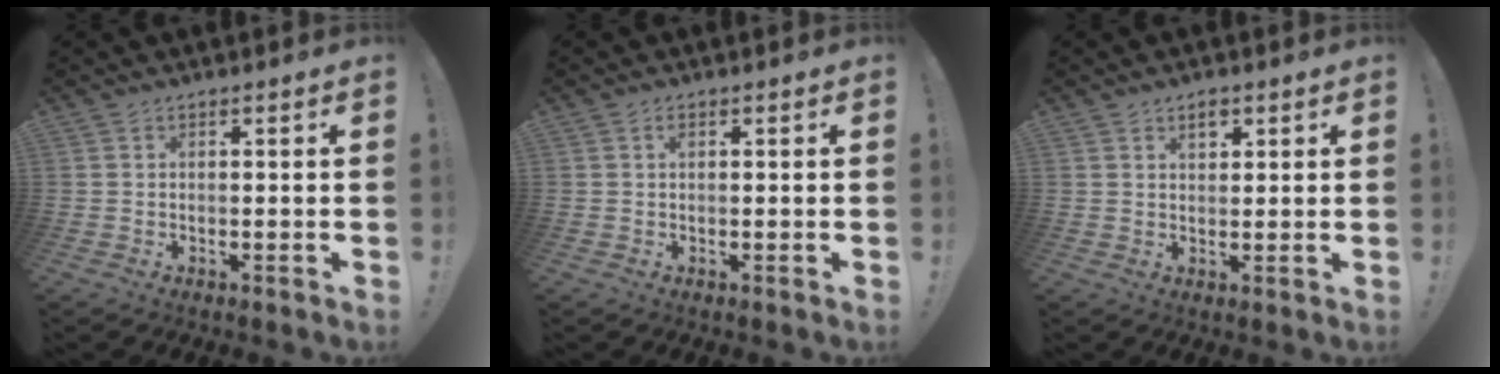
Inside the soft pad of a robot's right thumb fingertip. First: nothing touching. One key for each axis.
{"total": 0.7, "fx": 0.3, "fy": 0.4, "fz": 0.5, "tx": -0.004, "ty": 0.000, "tz": 0.003}
{"total": 3.3, "fx": 1.9, "fy": 2.1, "fz": 1.7, "tx": -0.017, "ty": -0.007, "tz": 0.031}